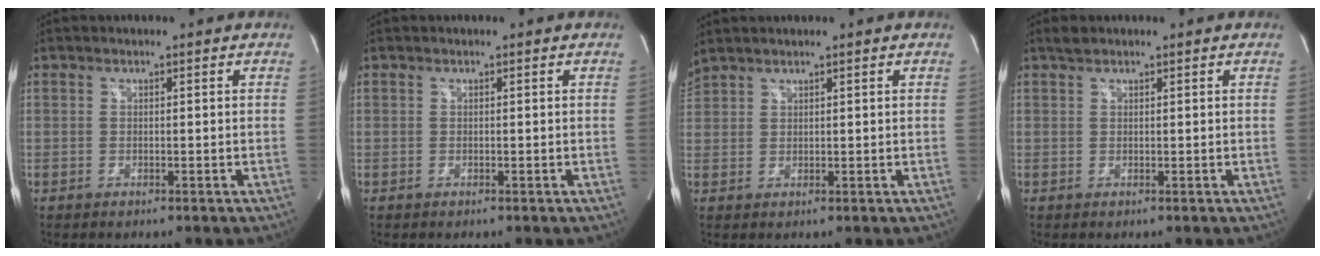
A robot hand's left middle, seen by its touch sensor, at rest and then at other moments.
{"total": 0.0}
{"total": 3.2, "force": [3.0, 0.3, 1.0], "torque": [-0.036, 0.030, 0.066]}
{"total": 1.2, "force": [1.0, 0.4, 0.4], "torque": [-0.013, 0.008, 0.020]}